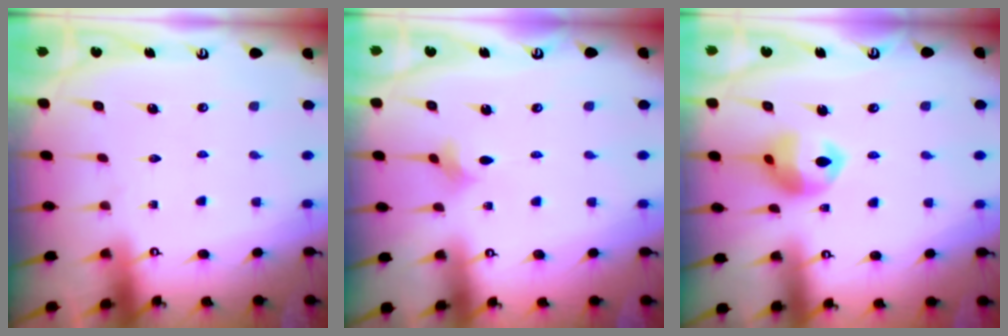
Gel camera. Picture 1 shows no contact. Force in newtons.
{"total": 2.4, "press": 2.4, "slide": 0.5}
{"total": 11.5, "press": 11.3, "slide": 1.7}